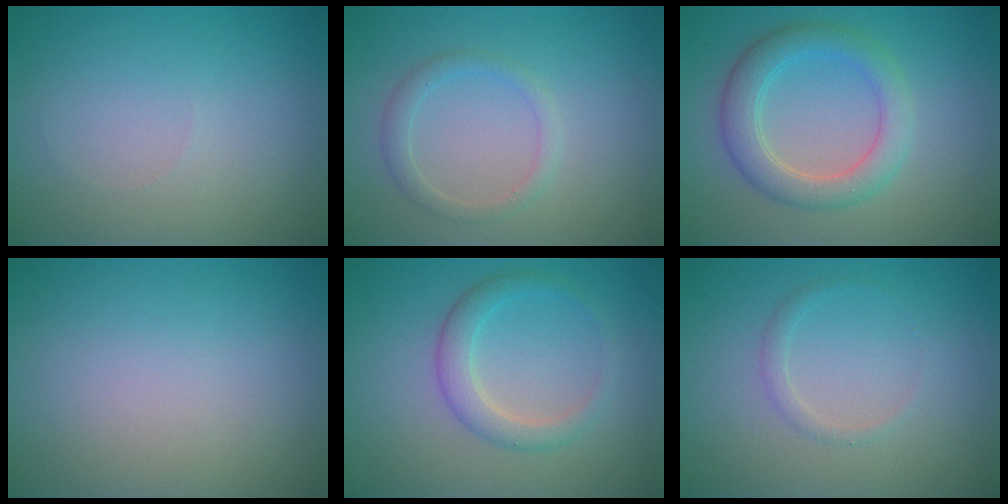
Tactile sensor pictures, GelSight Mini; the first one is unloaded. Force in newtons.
{"total": 1.7, "press": 1.7, "slide": 0.1}
{"total": 4.1, "press": 4.1, "slide": 0.3}
{"total": 0.0}
{"total": 2.6, "press": 2.6, "slide": 0.1}
{"total": 1.0, "press": 1.0, "slide": 0.0}